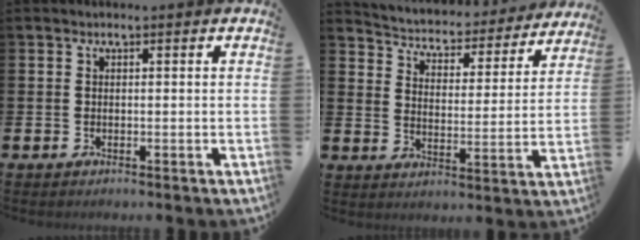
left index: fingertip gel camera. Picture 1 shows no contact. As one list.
[{"total": 4.2, "force": [4.0, 1.2, 0.5], "torque": [-0.034, -0.037, 0.059]}]